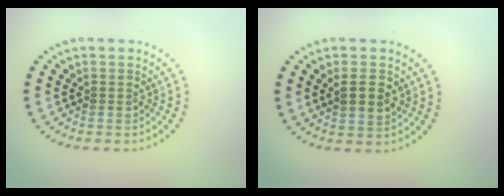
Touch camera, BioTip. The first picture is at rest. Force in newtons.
{"total": 2.6, "press": 2.5, "slide": 0.5}